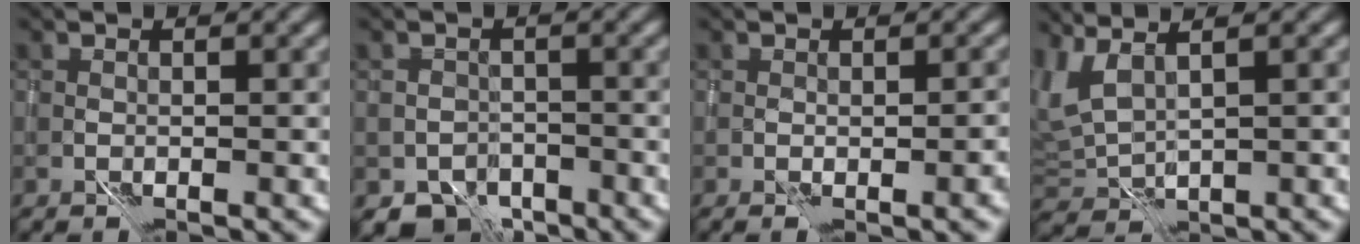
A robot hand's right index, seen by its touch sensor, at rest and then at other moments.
{"total": 3.4, "force": [-2.3, 2.2, 1.0], "torque": [-0.001, -0.001, -0.038]}
{"total": 2.9, "force": [-0.6, 1.0, 2.7], "torque": [-0.029, -0.002, 0.004]}
{"total": 4.6, "force": [2.5, 1.6, 3.4], "torque": [-0.093, 0.002, 0.054]}